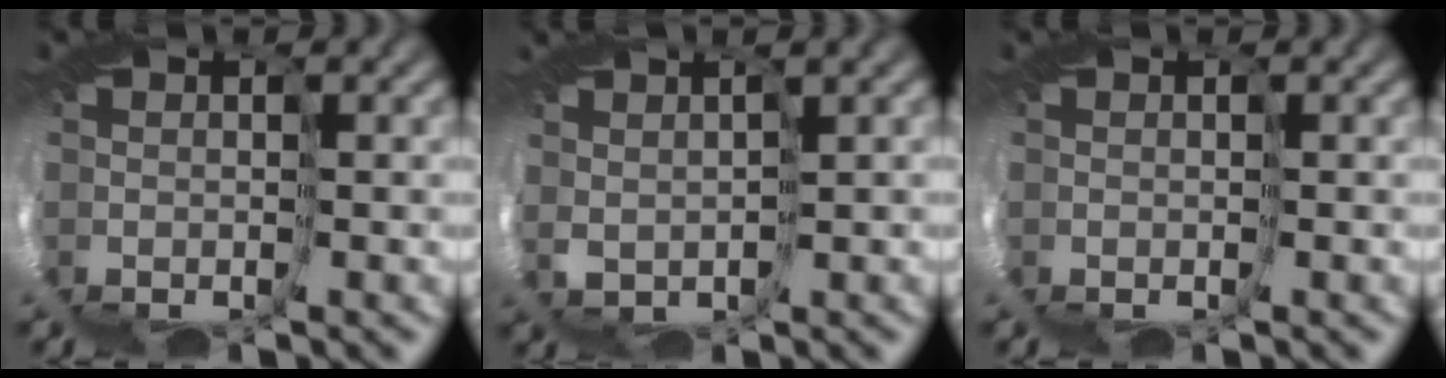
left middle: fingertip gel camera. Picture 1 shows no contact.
{"total": 3.3, "force": [2.0, -1.8, -1.9], "torque": [0.014, -0.011, 0.044]}
{"total": 0.0}